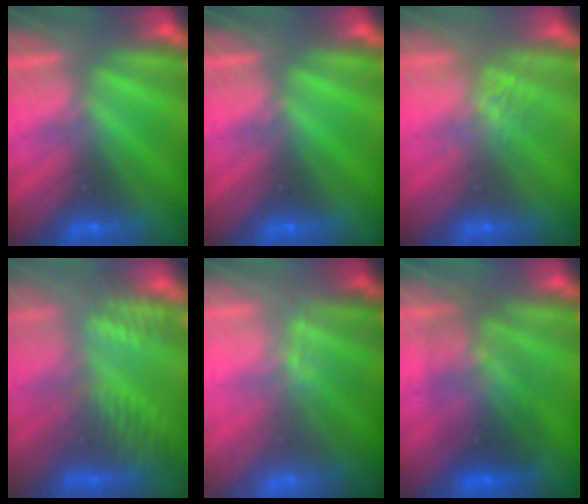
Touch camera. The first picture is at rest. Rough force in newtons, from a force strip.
{"total": 0.0}
{"total": 1.9}
{"total": 4.6}
{"total": 7.8}
{"total": 3.6}